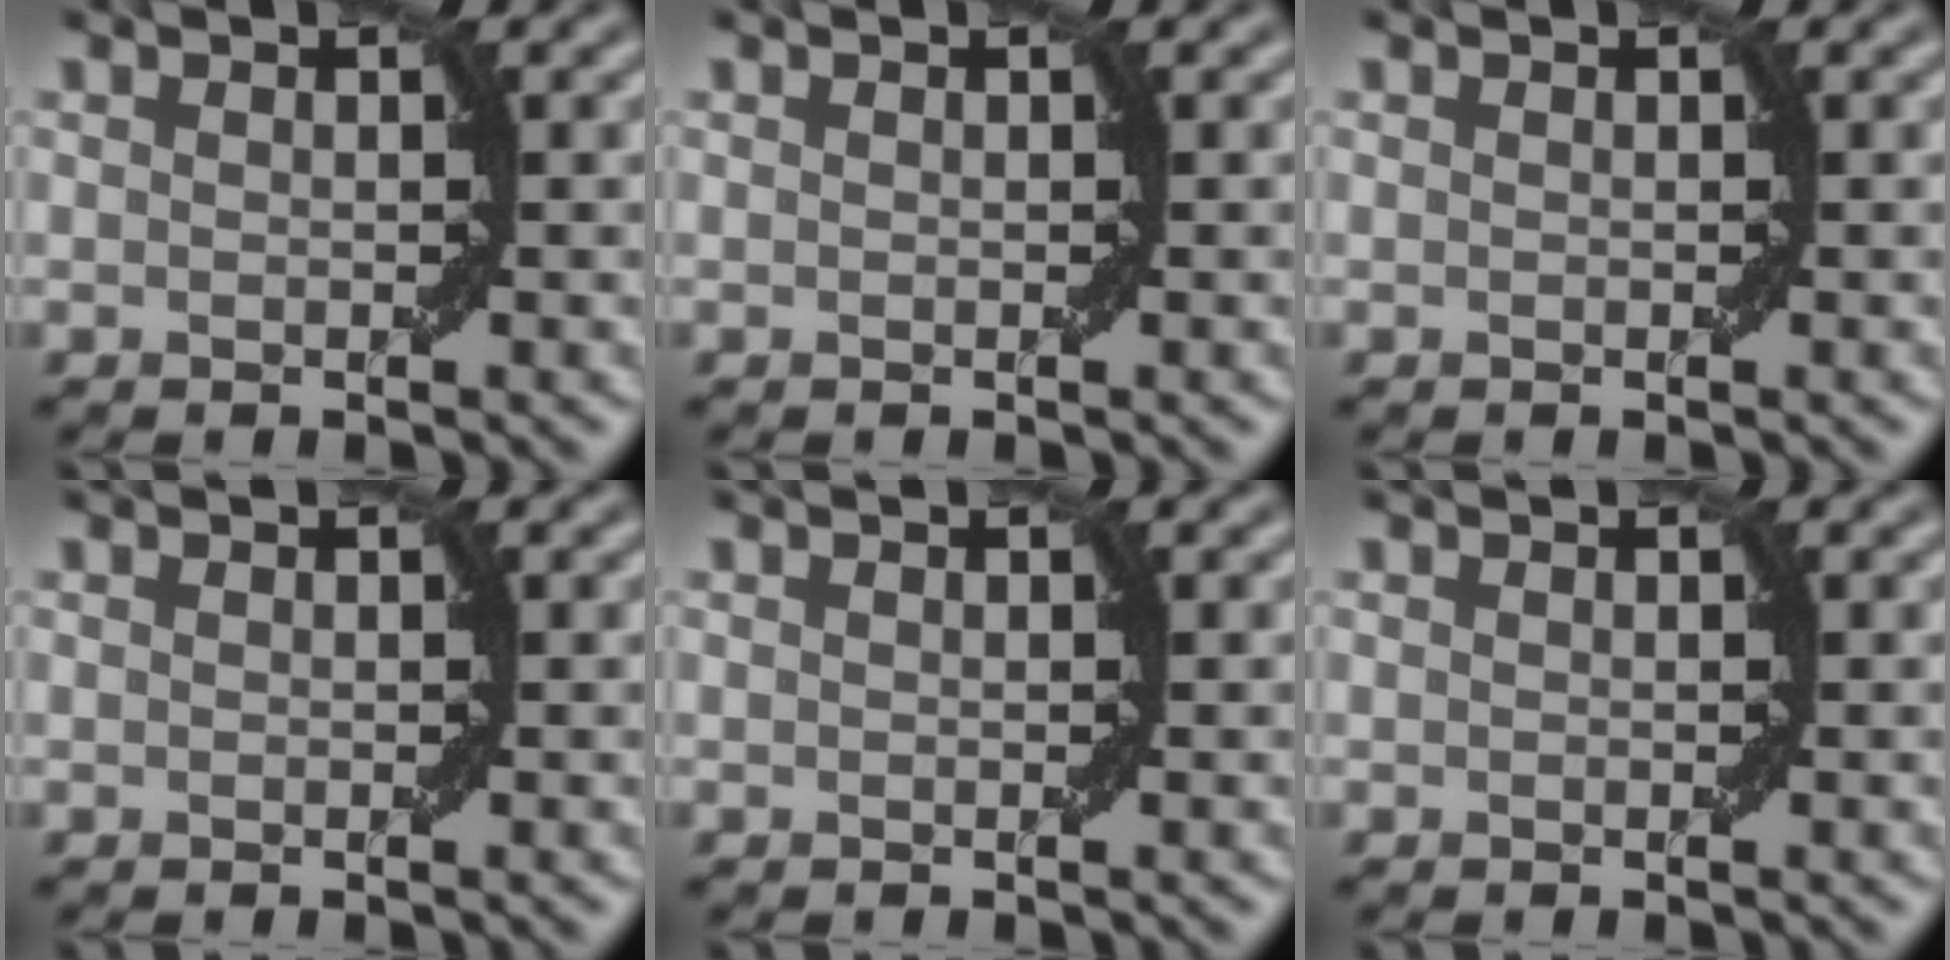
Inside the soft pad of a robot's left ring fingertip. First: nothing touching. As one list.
[{"total": 0.0}, {"total": 0.0}, {"total": 0.0}, {"total": 0.0}, {"total": 0.0}]